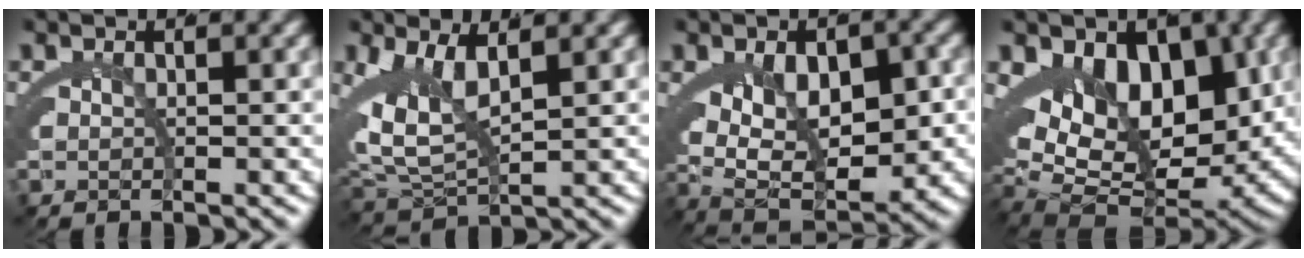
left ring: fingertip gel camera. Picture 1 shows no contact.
{"total": 6.2, "force": [1.4, 3.9, 4.7], "torque": [-0.116, -0.011, 0.034]}
{"total": 10.7, "force": [-0.2, 7.2, 7.9], "torque": [-0.123, -0.024, 0.008]}
{"total": 16.7, "force": [-1.6, 12.0, 11.4], "torque": [-0.223, -0.059, 0.000]}